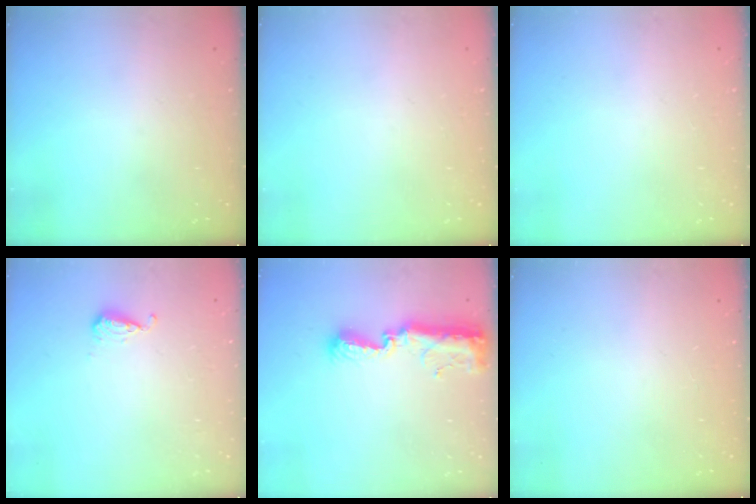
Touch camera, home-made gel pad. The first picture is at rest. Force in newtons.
{"total": 0.0}
{"total": 0.0}
{"total": 4.7, "press": 4.7, "slide": 0.7}
{"total": 14.4, "press": 13.1, "slide": 6.0}
{"total": 0.0}